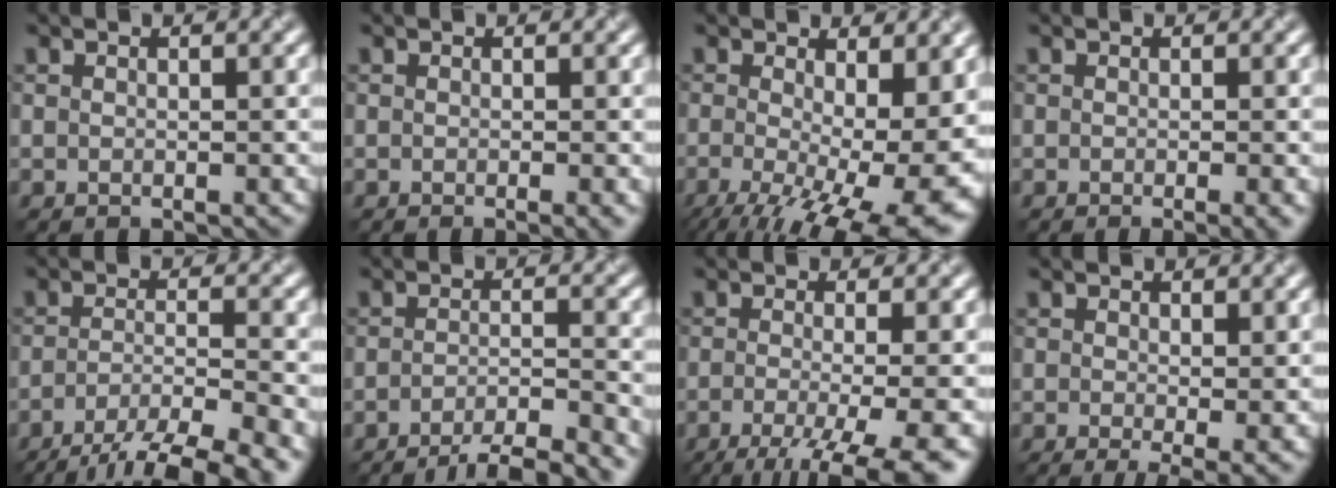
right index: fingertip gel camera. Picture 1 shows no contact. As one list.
[{"total": 2.1, "force": [-0.8, 0.6, 1.8], "torque": [-0.023, -0.003, -0.007]}, {"total": 15.3, "force": [-3.7, 6.6, 13.3], "torque": [-0.204, -0.033, -0.035]}, {"total": 2.6, "force": [-1.0, 0.8, 2.3], "torque": [-0.028, -0.003, -0.007]}, {"total": 9.1, "force": [-6.8, 2.5, 5.6], "torque": [-0.094, -0.020, -0.098]}, {"total": 5.7, "force": [-4.5, 1.0, 3.3], "torque": [-0.051, 0.003, -0.070]}, {"total": 8.7, "force": [-4.6, 2.3, 7.0], "torque": [-0.106, -0.021, -0.067]}, {"total": 5.1, "force": [-1.5, 1.8, 4.6], "torque": [-0.072, -0.008, -0.013]}]